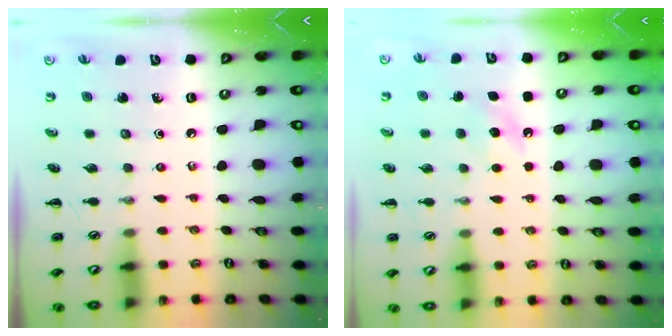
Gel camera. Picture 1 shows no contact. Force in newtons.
{"total": 5.7, "press": 5.5, "slide": 1.6}